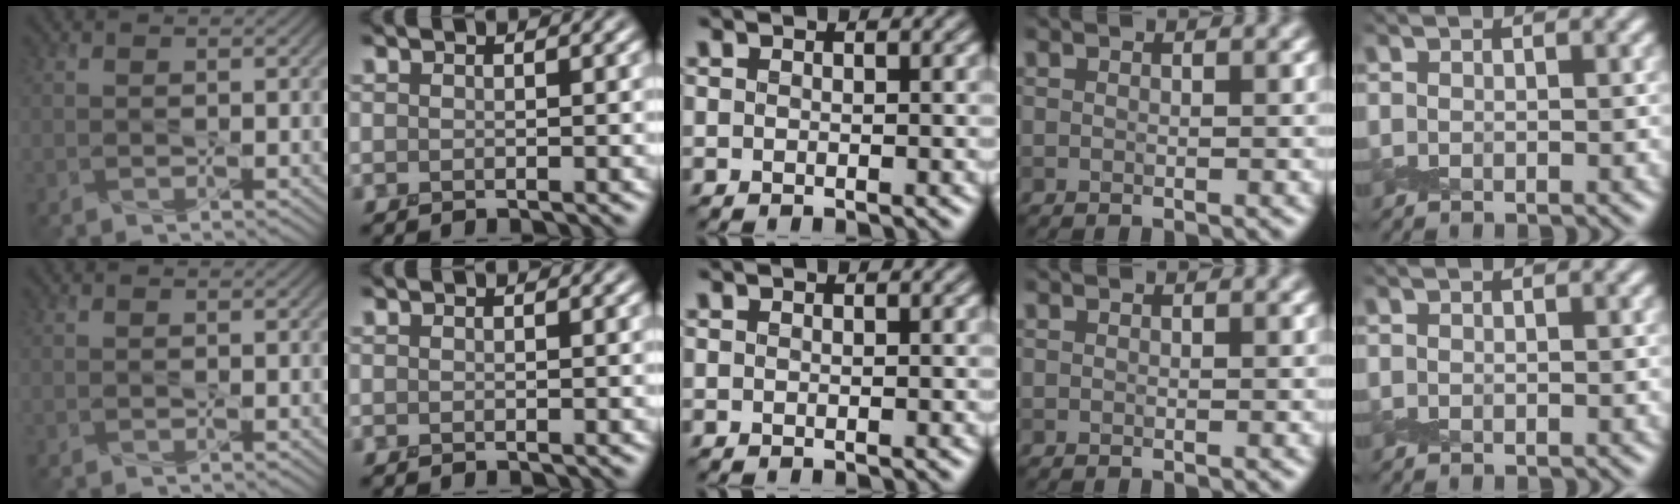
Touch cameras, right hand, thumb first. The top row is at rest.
{}